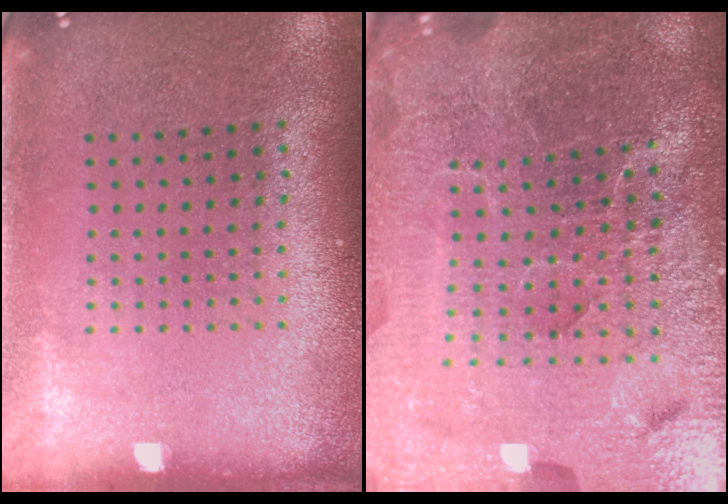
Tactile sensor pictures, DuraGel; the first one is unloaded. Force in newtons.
{"total": 7.1, "press": 6.2, "slide": 3.5}